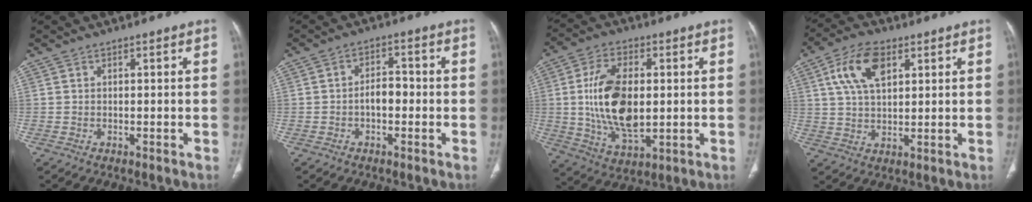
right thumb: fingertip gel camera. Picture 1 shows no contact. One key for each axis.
{"total": 4.0, "fx": -1.0, "fy": 2.4, "fz": 3.0, "tx": -0.038, "ty": 0.020, "tz": -0.021}
{"total": 15.9, "fx": 0.7, "fy": 8.4, "fz": 13.4, "tx": -0.248, "ty": -0.009, "tz": 0.020}
{"total": 10.3, "fx": 4.1, "fy": 5.6, "fz": 7.6, "tx": -0.136, "ty": -0.004, "tz": 0.075}